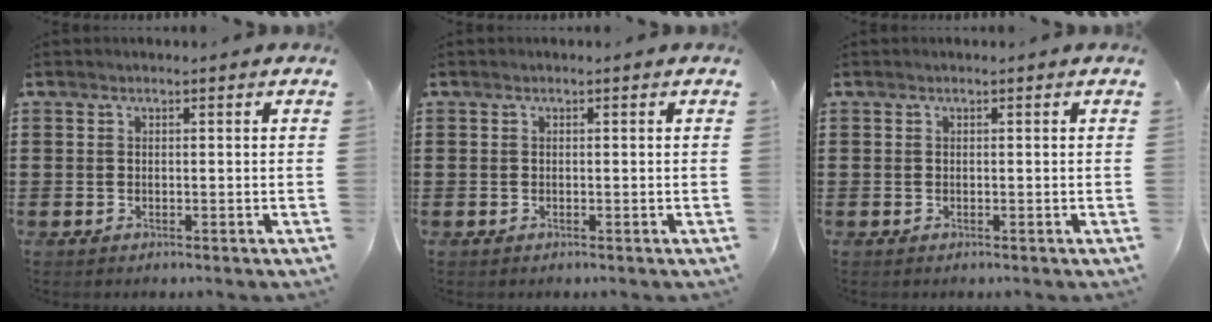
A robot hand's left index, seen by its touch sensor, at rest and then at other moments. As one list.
[{"total": 0.0}, {"total": 0.0}]